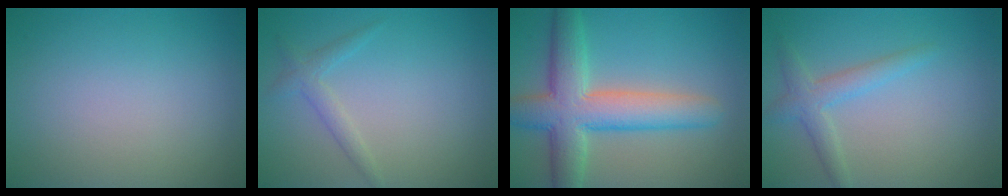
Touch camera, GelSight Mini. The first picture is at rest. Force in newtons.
{"total": 1.6, "press": 1.6, "slide": 0.1}
{"total": 7.8, "press": 7.8, "slide": 0.5}
{"total": 2.4, "press": 2.4, "slide": 0.1}